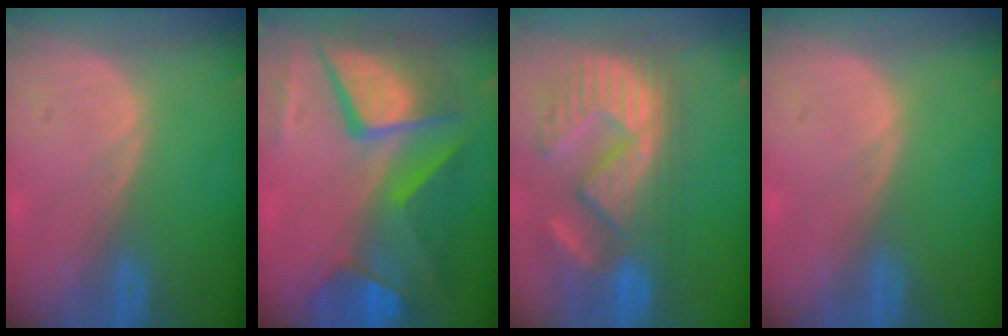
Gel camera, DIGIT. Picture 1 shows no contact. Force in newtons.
{"total": 11.8, "press": 11.7, "slide": 1.2}
{"total": 12.6, "press": 11.8, "slide": 4.4}
{"total": 0.0}